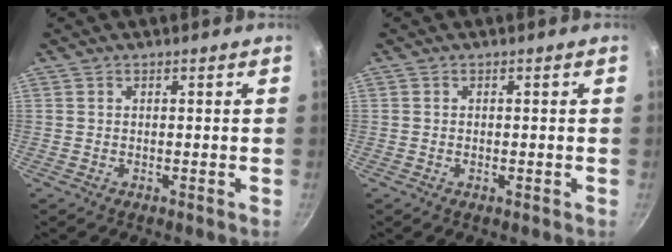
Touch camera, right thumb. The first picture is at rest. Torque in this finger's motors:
{"motor_torque": [-0.40, 0.33, -0.57, 0.16, -0.08]}